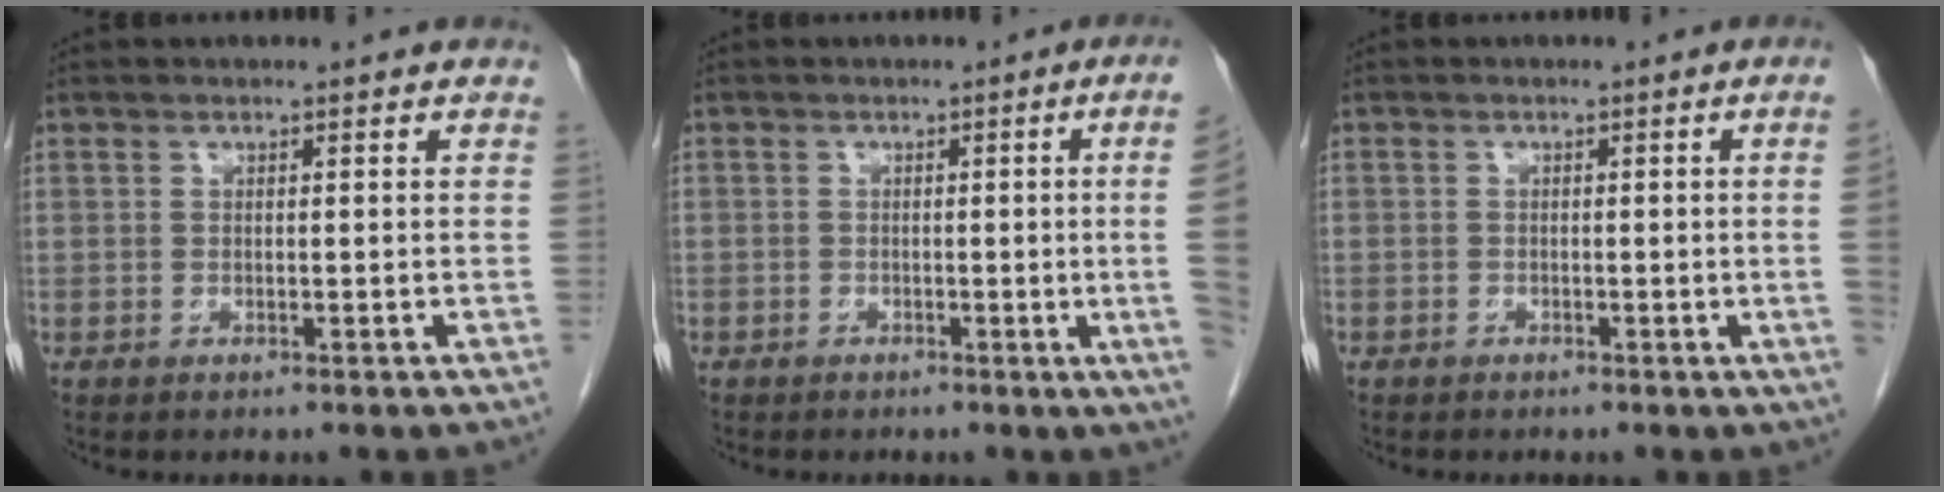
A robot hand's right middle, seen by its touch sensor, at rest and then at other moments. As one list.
[{"total": 6.7, "force": [-0.7, -2.0, 6.4], "torque": [-0.054, -0.009, -0.013]}, {"total": 1.9, "force": [-0.4, -0.6, 1.7], "torque": [-0.019, 0.000, -0.008]}]